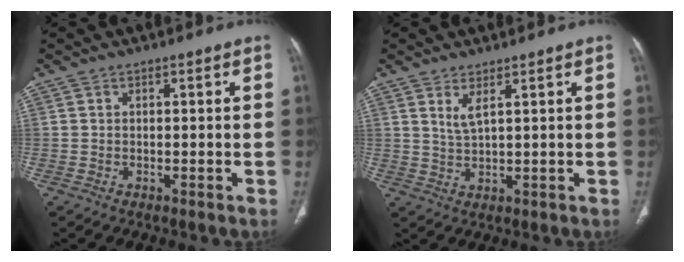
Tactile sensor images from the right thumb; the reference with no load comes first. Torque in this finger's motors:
{"motor_torque": [-0.31, 0.24, -0.07, -0.16, 0.04]}